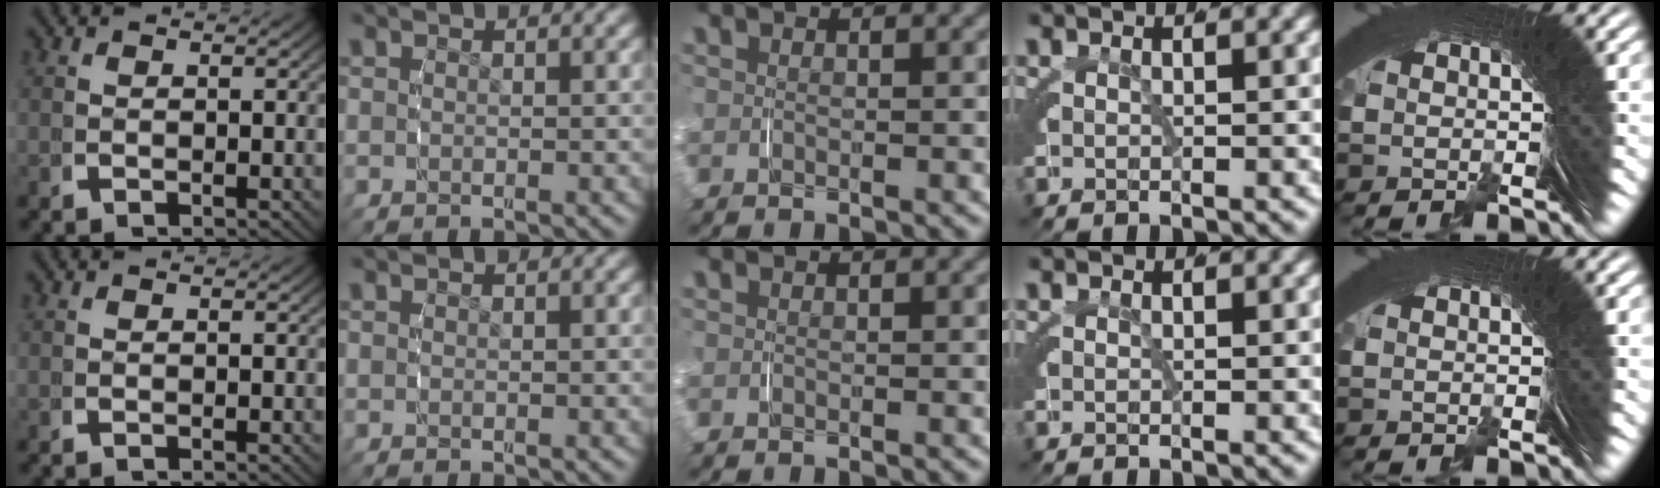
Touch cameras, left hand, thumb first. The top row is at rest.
{}